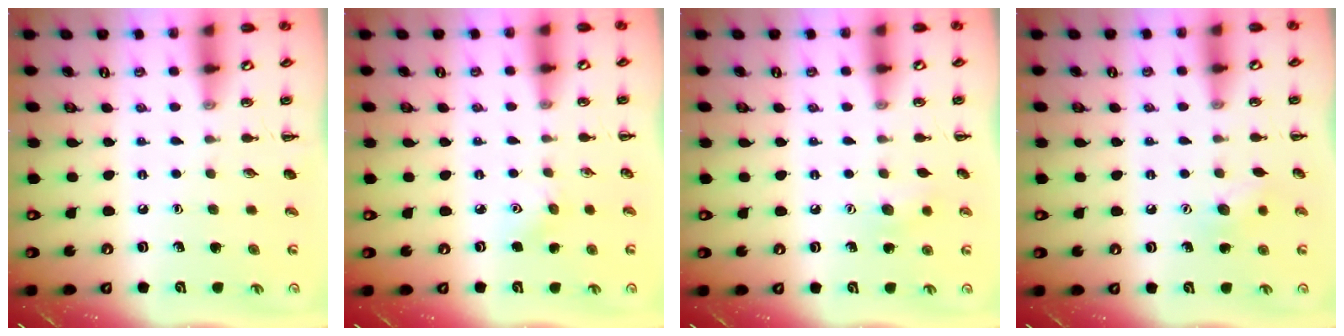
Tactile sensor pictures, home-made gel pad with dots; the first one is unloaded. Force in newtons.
{"total": 4.4, "press": 4.2, "slide": 1.2}
{"total": 6.8, "press": 6.7, "slide": 1.4}
{"total": 8.1, "press": 7.9, "slide": 1.8}